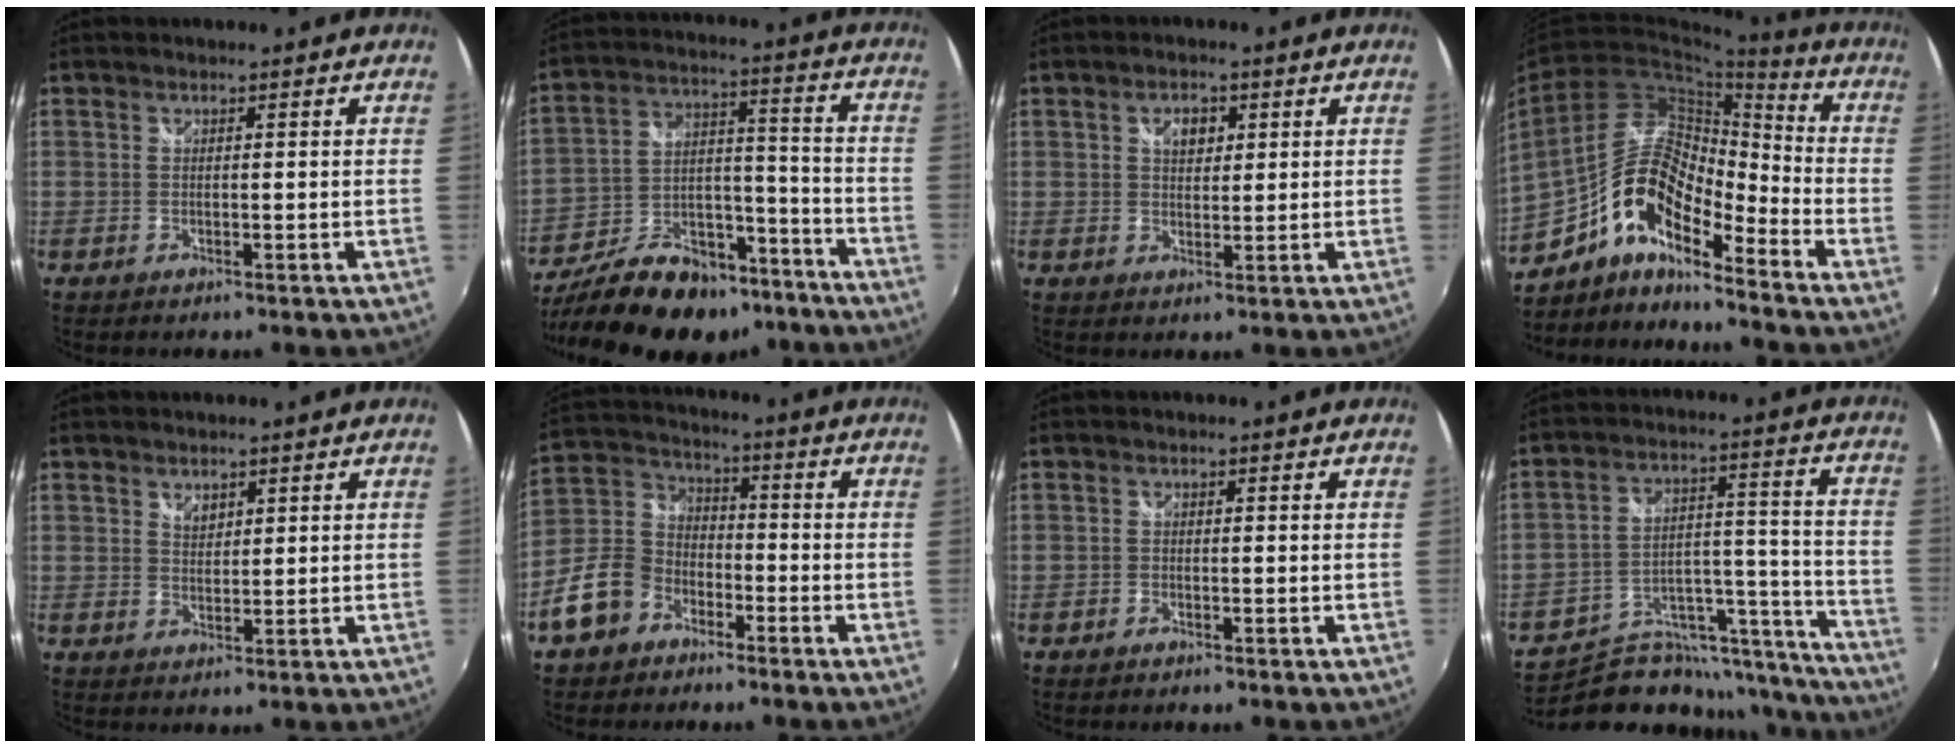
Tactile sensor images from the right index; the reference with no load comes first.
{"total": 24.7, "force": [-18.7, 11.3, 11.4], "torque": [-0.225, 0.025, -0.272]}
{"total": 3.6, "force": [1.4, 2.4, 2.3], "torque": [-0.033, 0.007, 0.023]}
{"total": 13.6, "force": [-8.3, 5.0, 9.6], "torque": [-0.176, 0.012, -0.162]}
{"total": 2.5, "force": [1.5, 1.8, 1.0], "torque": [-0.010, 0.002, 0.026]}
{"total": 11.8, "force": [-6.8, 8.6, 4.5], "torque": [-0.123, 0.032, -0.121]}
{"total": 0.8, "force": [-0.7, 0.5, 0.1], "torque": [-0.005, -0.001, -0.014]}
{"total": 23.2, "force": [-19.6, 9.4, 8.0], "torque": [-0.112, 0.052, -0.263]}